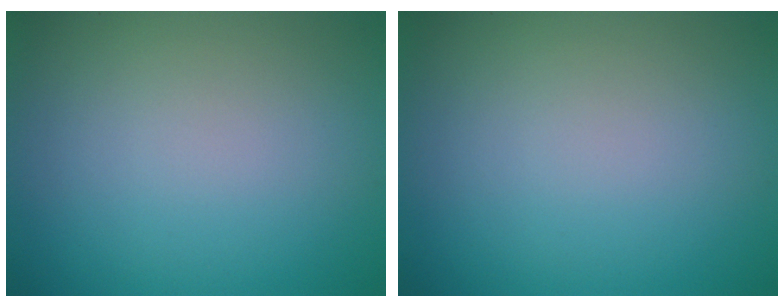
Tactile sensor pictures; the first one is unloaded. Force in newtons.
{"total": 0.0}